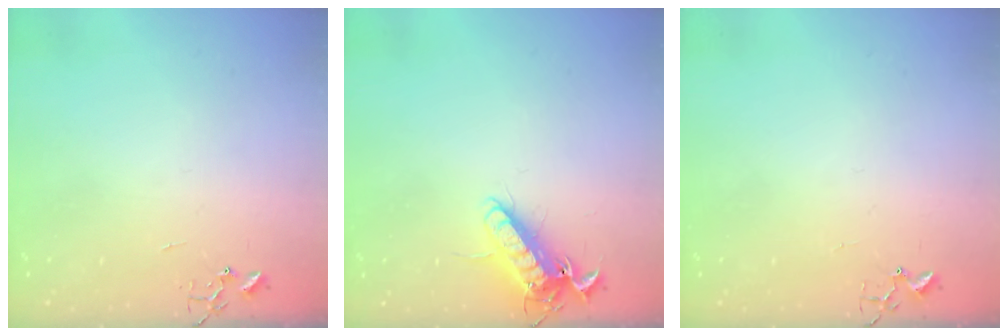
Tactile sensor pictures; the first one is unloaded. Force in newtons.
{"total": 13.3, "press": 13.2, "slide": 1.8}
{"total": 3.0, "press": 2.9, "slide": 0.4}